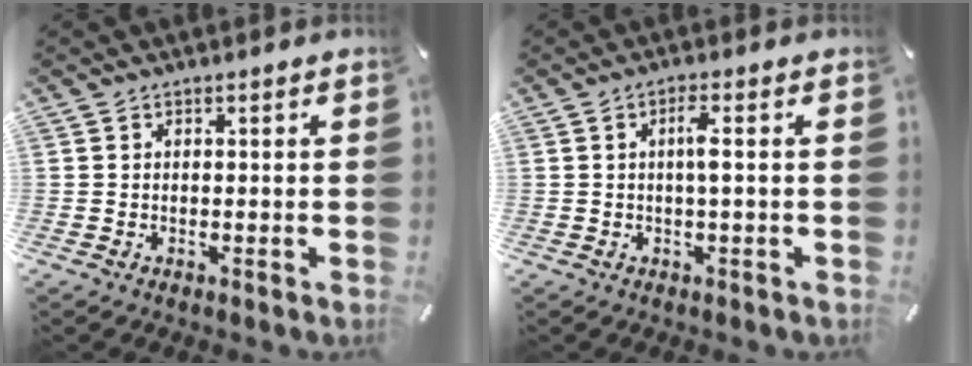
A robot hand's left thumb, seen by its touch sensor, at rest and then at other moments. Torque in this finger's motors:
{"motor_torque": [0.35, 0.92, 0.38, -0.37, 0.14]}